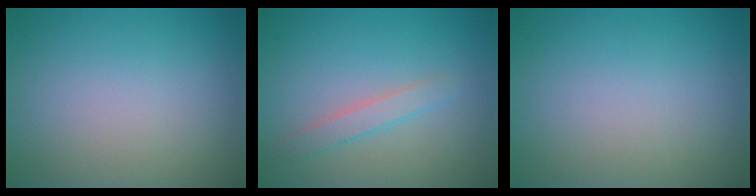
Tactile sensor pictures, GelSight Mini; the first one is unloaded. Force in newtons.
{"total": 1.8, "press": 1.8, "slide": 0.0}
{"total": 0.0}